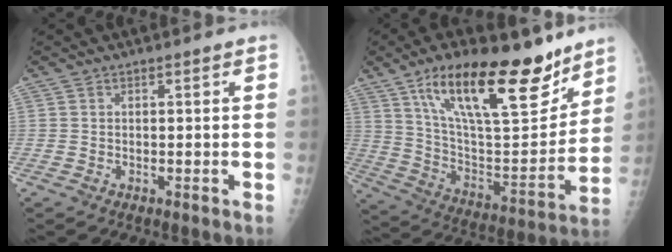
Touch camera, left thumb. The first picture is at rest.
{"total": 26.0, "force": [16.4, 9.0, 18.0], "torque": [-0.252, -0.061, 0.278]}